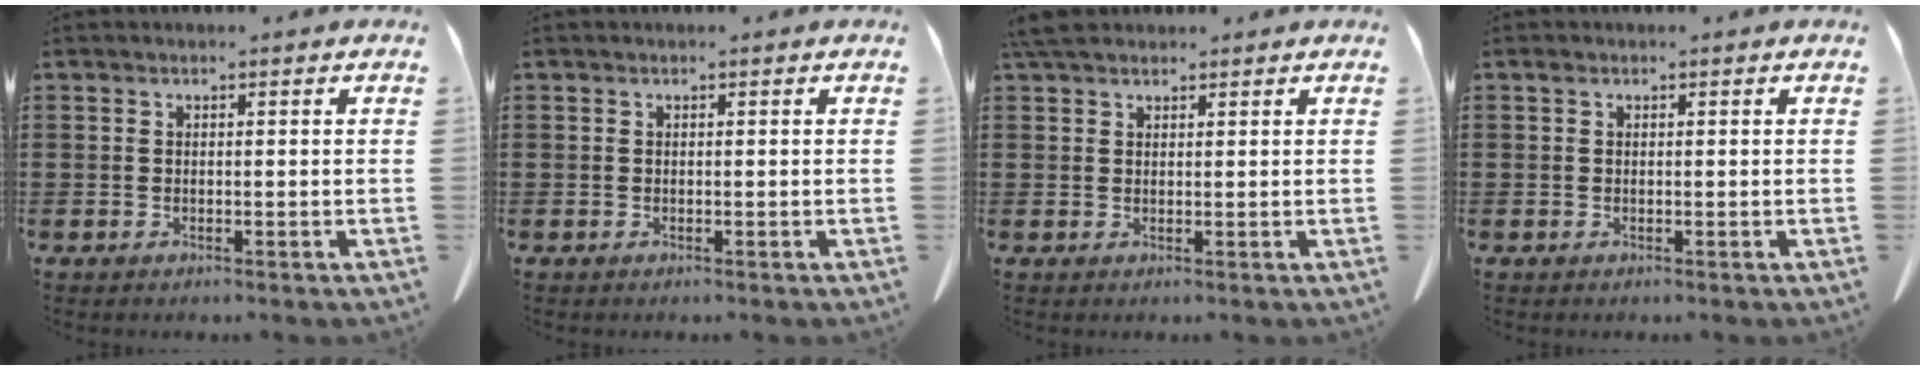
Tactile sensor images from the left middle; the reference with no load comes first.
{"total": 0.0}
{"total": 3.4, "force": [2.7, 1.2, 1.7], "torque": [-0.042, 0.003, 0.053]}
{"total": 0.6, "force": [0.2, 0.5, 0.3], "torque": [-0.008, 0.004, 0.004]}